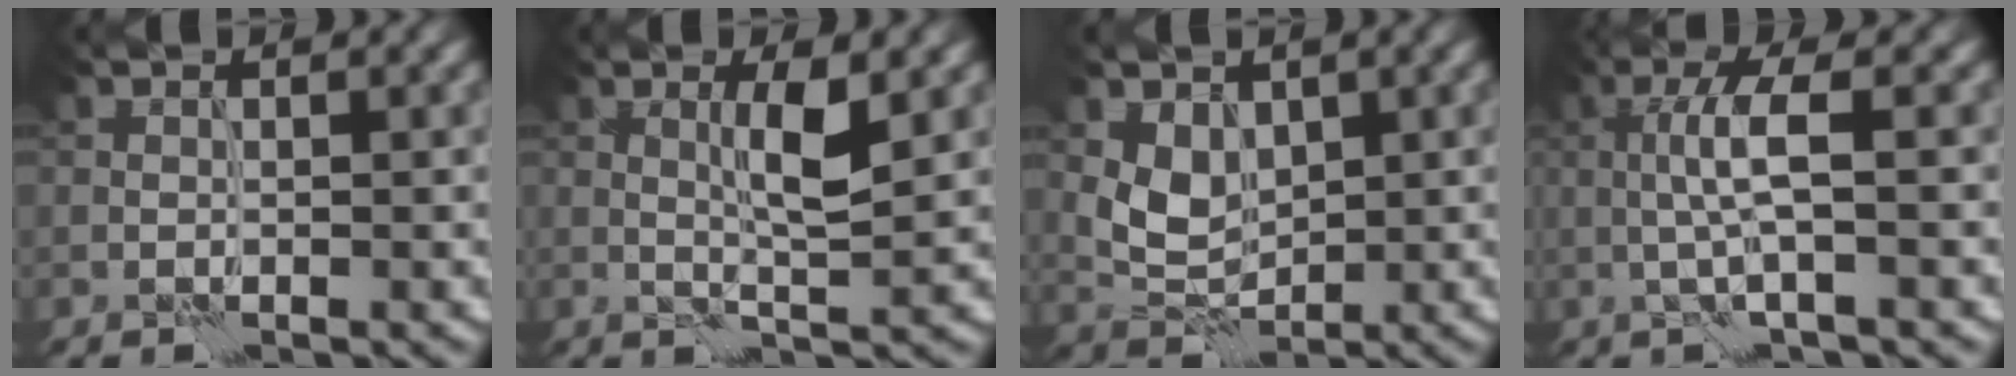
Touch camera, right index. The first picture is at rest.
{"total": 3.4, "force": [0.8, 0.4, 3.3], "torque": [-0.061, 0.000, 0.012]}
{"total": 3.0, "force": [1.1, 2.1, 1.8], "torque": [-0.036, -0.007, 0.025]}
{"total": 3.7, "force": [-0.1, 0.3, 3.7], "torque": [-0.075, 0.008, -0.007]}